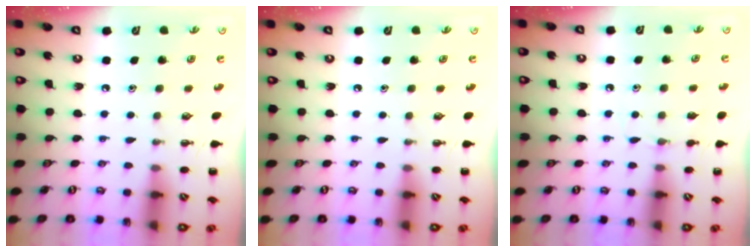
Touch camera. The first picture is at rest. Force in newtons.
{"total": 0.0}
{"total": 4.7, "press": 4.4, "slide": 1.5}